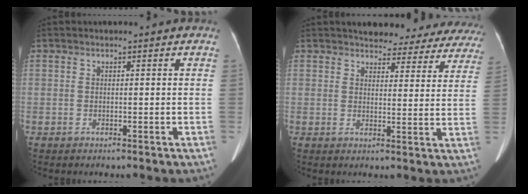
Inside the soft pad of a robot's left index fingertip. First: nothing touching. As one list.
[{"total": 18.1, "force": [16.6, 5.5, 4.7], "torque": [-0.033, -0.026, 0.173]}]